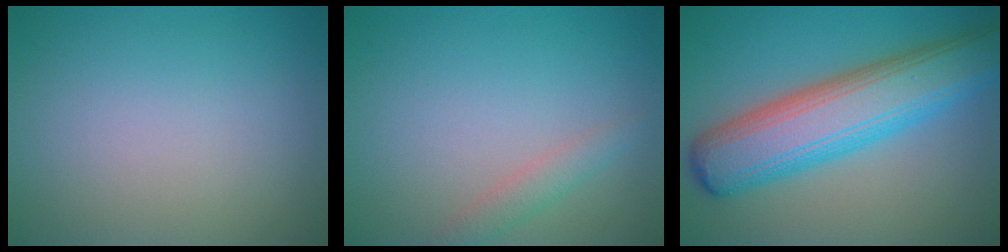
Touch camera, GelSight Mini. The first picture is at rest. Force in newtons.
{"total": 1.6, "press": 1.6, "slide": 0.2}
{"total": 9.6, "press": 9.6, "slide": 0.3}